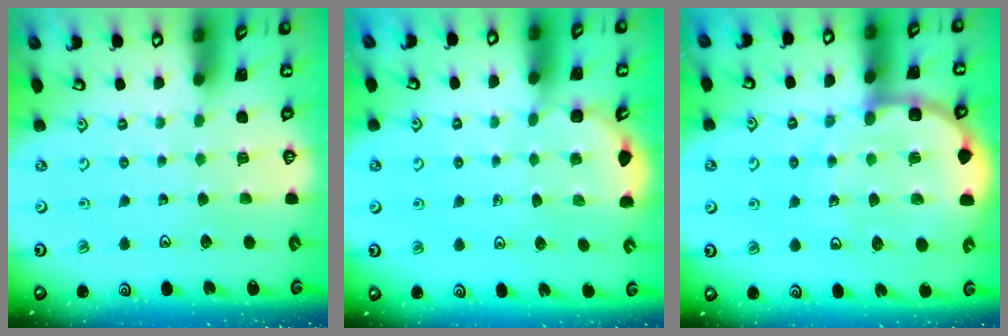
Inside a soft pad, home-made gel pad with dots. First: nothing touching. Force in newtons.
{"total": 3.0, "press": 2.8, "slide": 1.1}
{"total": 11.8, "press": 11.6, "slide": 2.1}